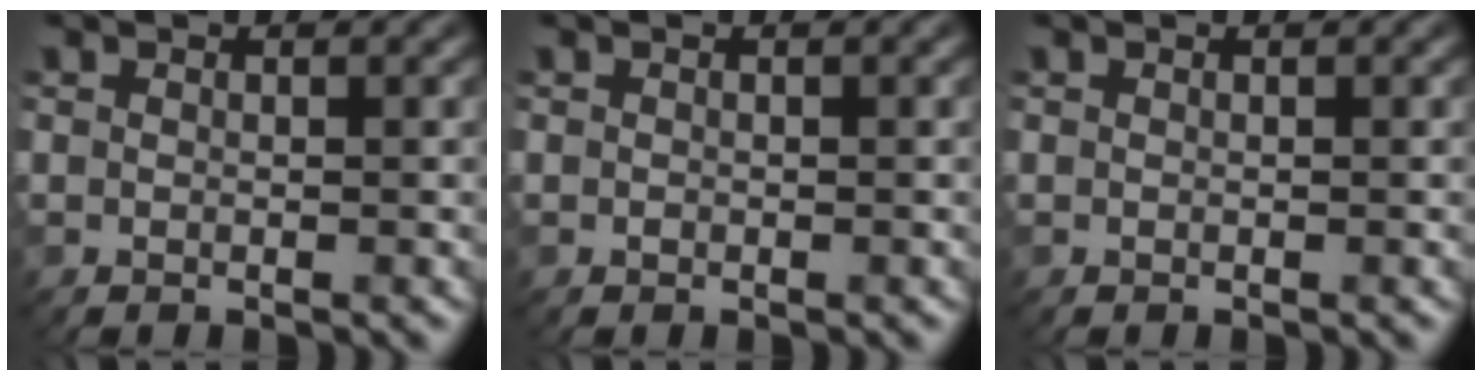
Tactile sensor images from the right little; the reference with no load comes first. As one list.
[{"total": 0.0}, {"total": 0.0}]